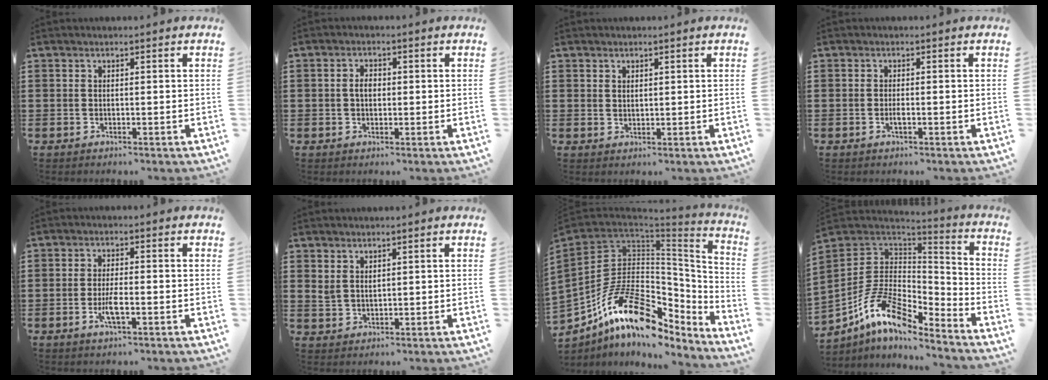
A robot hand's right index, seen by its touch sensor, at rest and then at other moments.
{"total": 2.0, "force": [0.1, 1.0, 1.7], "torque": [-0.033, 0.005, 0.000]}
{"total": 1.0, "force": [1.0, 0.2, 0.2], "torque": [-0.002, 0.002, 0.020]}
{"total": 1.1, "force": [-0.4, 0.1, 1.0], "torque": [-0.026, -0.008, -0.008]}
{"total": 3.6, "force": [-1.3, 0.6, 3.2], "torque": [-0.067, -0.006, -0.026]}
{"total": 0.8, "force": [0.2, 0.5, 0.6], "torque": [-0.012, 0.004, 0.003]}
{"total": 19.2, "force": [-7.8, 11.1, 13.5], "torque": [-0.278, 0.027, -0.131]}
{"total": 12.5, "force": [-7.0, 5.5, 8.8], "torque": [-0.191, 0.012, -0.136]}